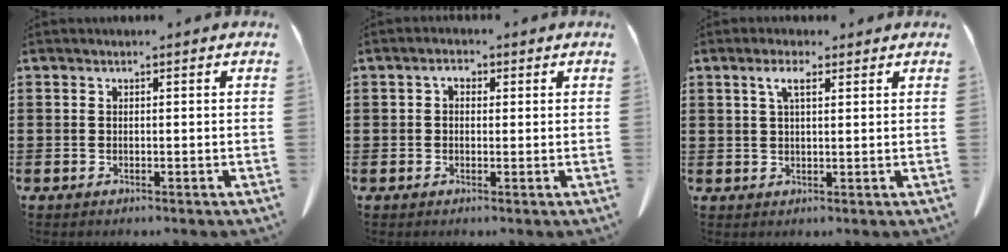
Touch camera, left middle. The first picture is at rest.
{"total": 1.9, "force": [0.4, 1.2, 1.4], "torque": [-0.031, 0.009, 0.004]}
{"total": 3.6, "force": [1.9, 1.1, 2.8], "torque": [-0.062, 0.008, 0.032]}